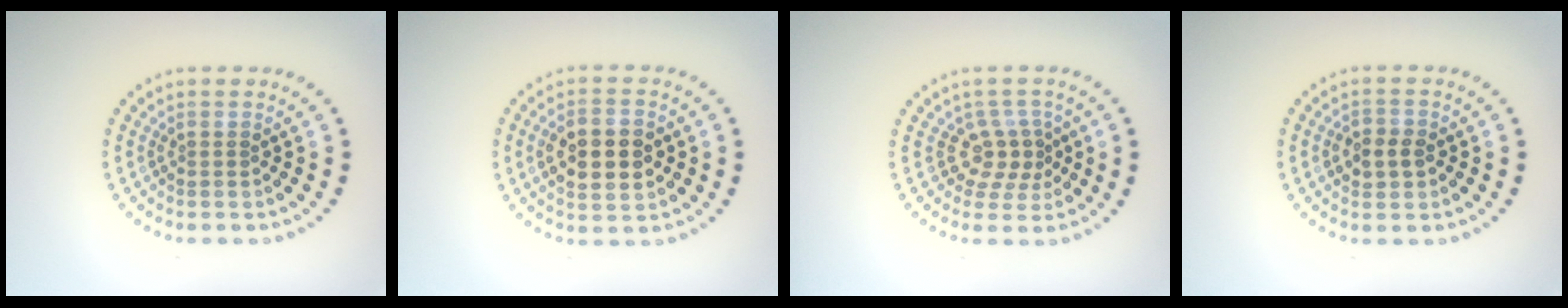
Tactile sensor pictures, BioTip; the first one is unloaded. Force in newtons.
{"total": 5.1, "press": 5.1, "slide": 0.3}
{"total": 2.8, "press": 2.1, "slide": 1.8}
{"total": 2.4, "press": 2.4, "slide": 0.4}